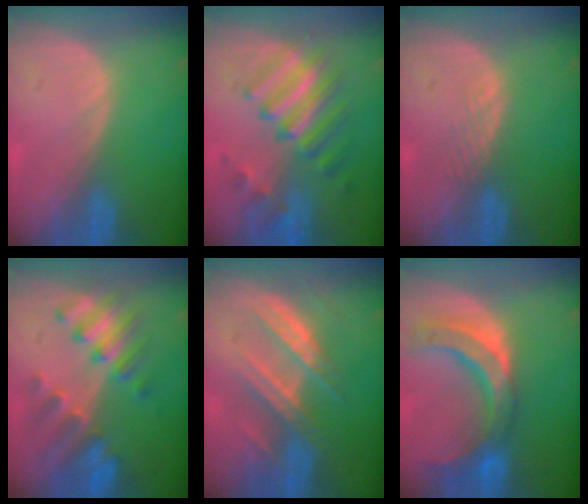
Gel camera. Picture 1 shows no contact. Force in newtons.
{"total": 9.5, "press": 8.4, "slide": 4.5}
{"total": 1.6, "press": 1.6, "slide": 0.1}
{"total": 8.0, "press": 7.8, "slide": 1.3}
{"total": 7.5, "press": 7.2, "slide": 2.0}
{"total": 10.6, "press": 9.3, "slide": 5.1}